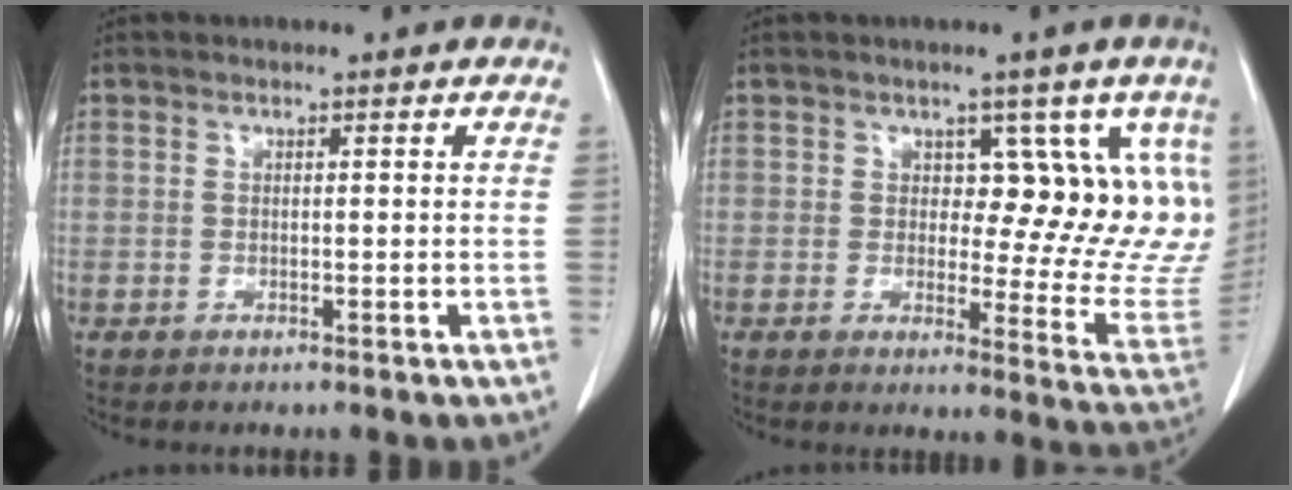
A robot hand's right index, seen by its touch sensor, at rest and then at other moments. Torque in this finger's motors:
{"motor_torque": [0.28, 0.30, 0.10, 0.00]}